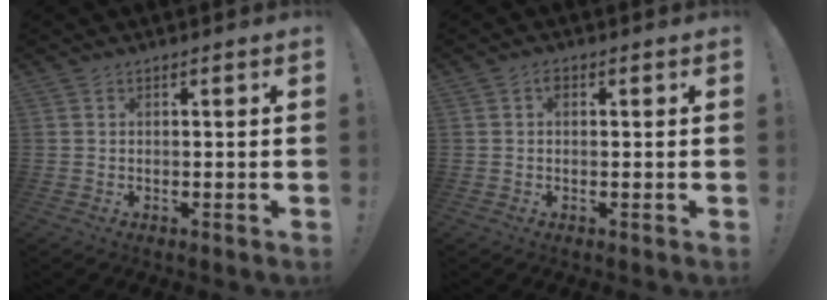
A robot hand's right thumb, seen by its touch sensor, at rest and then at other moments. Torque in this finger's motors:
{"motor_torque": [0.20, 0.13, 0.36, -0.23, 0.00]}